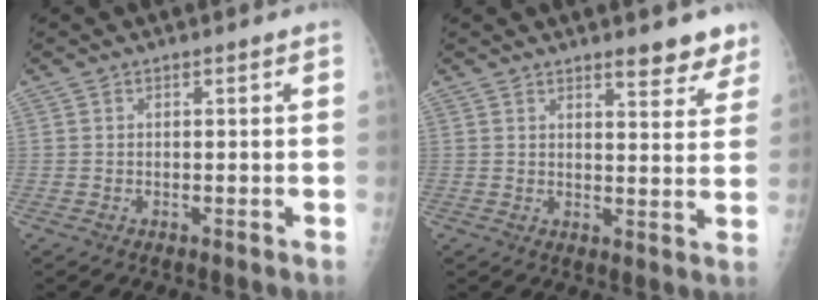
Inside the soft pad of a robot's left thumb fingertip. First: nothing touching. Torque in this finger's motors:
{"motor_torque": [0.02, 0.02, 0.06, 0.01, 0.00]}